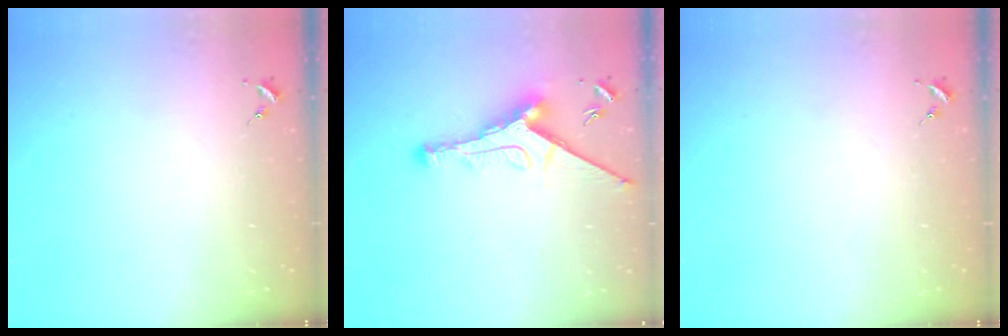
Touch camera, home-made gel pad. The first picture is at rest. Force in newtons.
{"total": 12.4, "press": 12.3, "slide": 0.9}
{"total": 0.0}